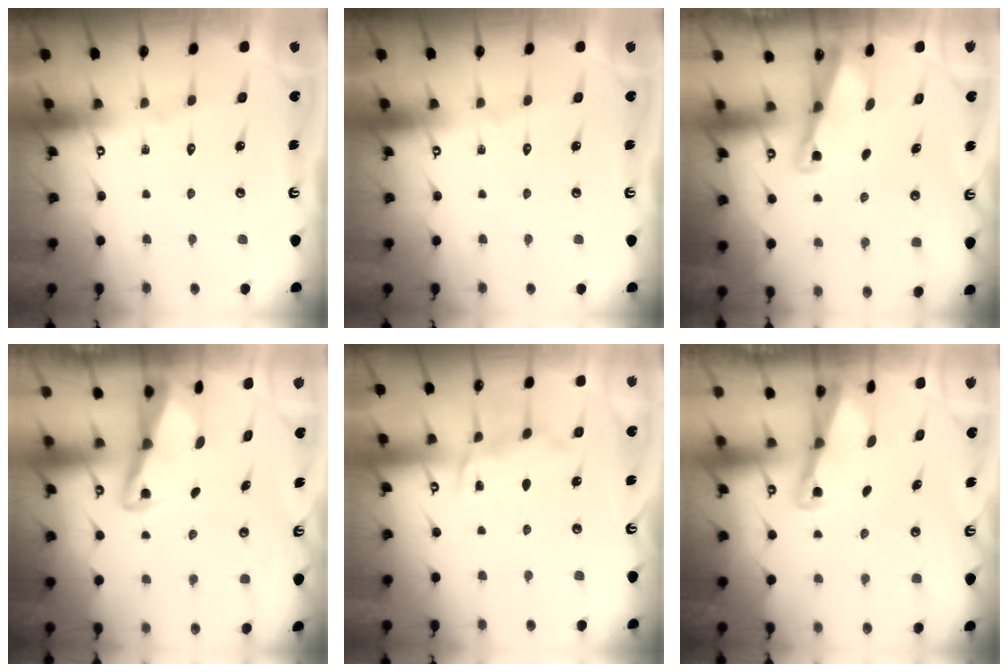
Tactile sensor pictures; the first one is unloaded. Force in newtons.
{"total": 0.0}
{"total": 3.4, "press": 3.3, "slide": 0.3}
{"total": 3.6, "press": 3.5, "slide": 0.8}
{"total": 8.2, "press": 8.2, "slide": 0.7}
{"total": 2.1, "press": 2.1, "slide": 0.4}